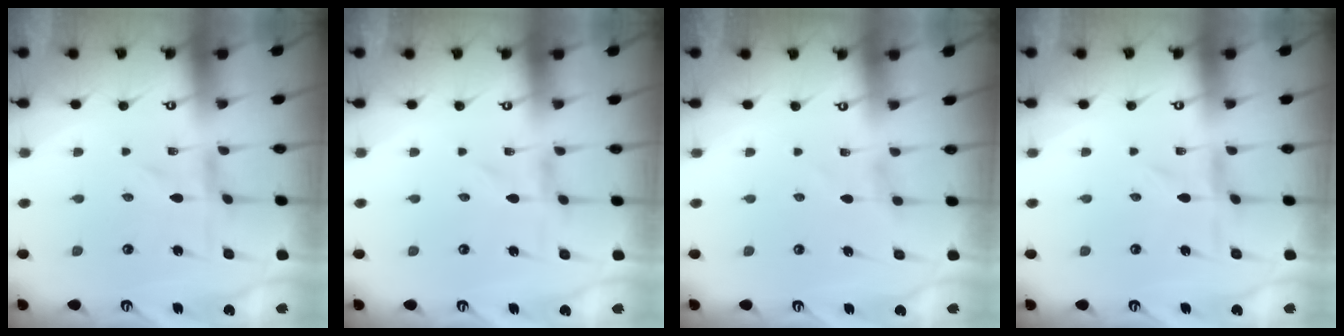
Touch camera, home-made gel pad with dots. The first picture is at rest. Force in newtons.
{"total": 0.0}
{"total": 0.0}
{"total": 0.0}